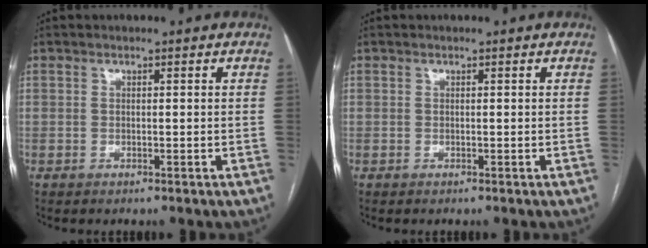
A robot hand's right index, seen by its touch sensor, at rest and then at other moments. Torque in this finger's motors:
{"motor_torque": [0.00, 0.00, 0.00, 0.00]}